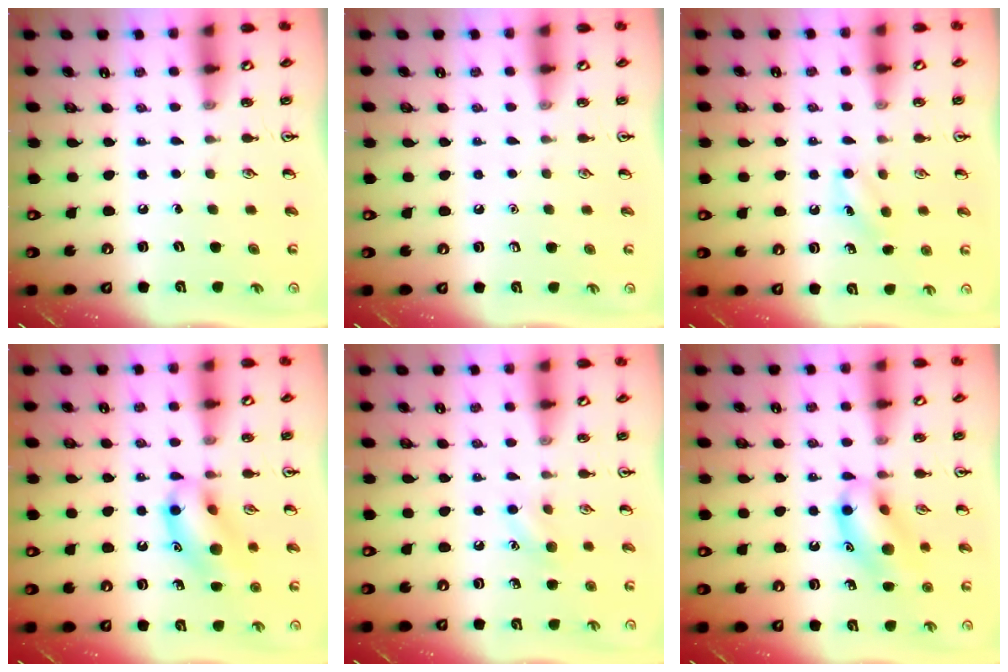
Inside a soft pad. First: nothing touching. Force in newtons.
{"total": 0.0}
{"total": 5.7, "press": 5.4, "slide": 1.8}
{"total": 13.5, "press": 13.4, "slide": 1.4}
{"total": 7.1, "press": 6.8, "slide": 2.1}
{"total": 13.5, "press": 13.4, "slide": 1.4}